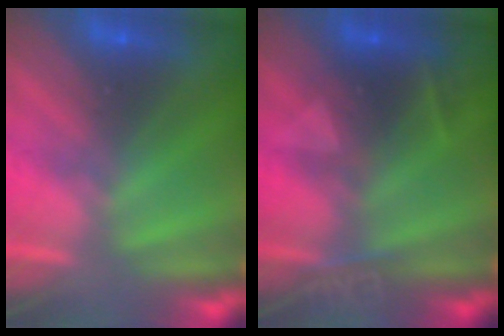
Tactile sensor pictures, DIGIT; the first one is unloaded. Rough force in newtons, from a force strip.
{"total": 2.5}